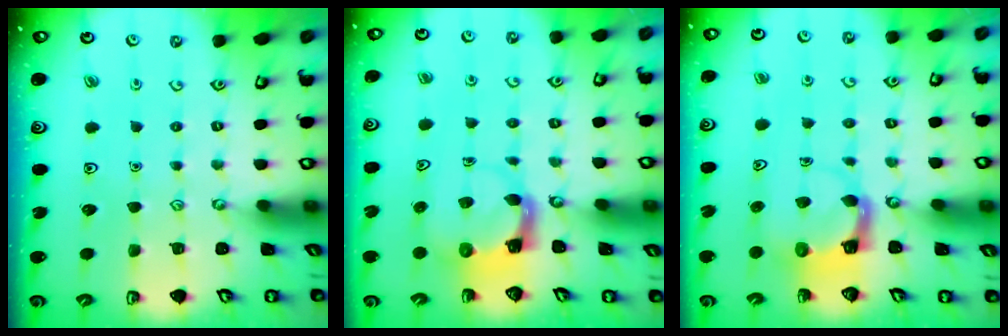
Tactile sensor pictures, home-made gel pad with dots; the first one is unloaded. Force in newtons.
{"total": 3.8, "press": 3.8, "slide": 0.7}
{"total": 4.6, "press": 4.6, "slide": 0.1}